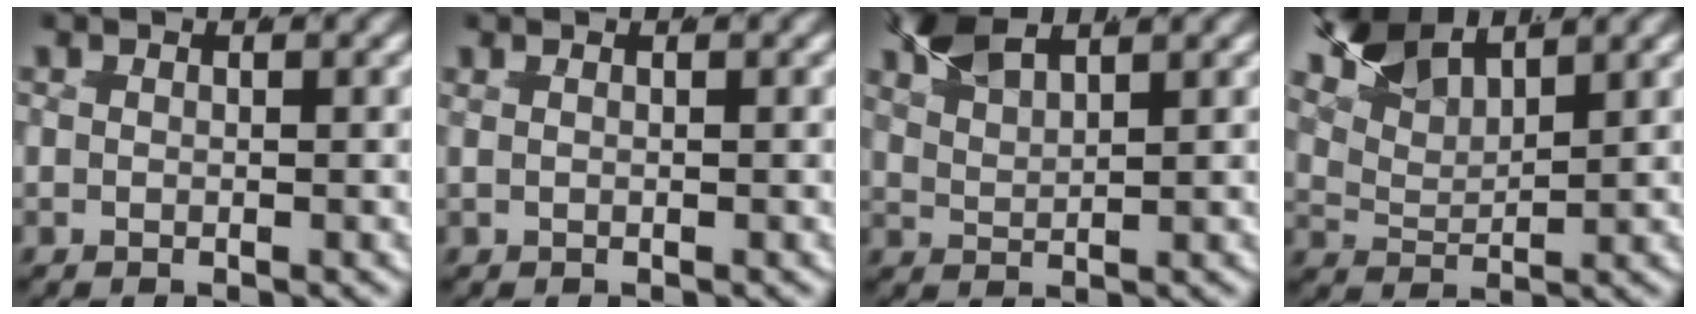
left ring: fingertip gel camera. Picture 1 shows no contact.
{"total": 0.9, "force": [0.4, 0.6, 0.5], "torque": [-0.009, 0.006, 0.003]}
{"total": 4.3, "force": [2.2, 2.4, 2.8], "torque": [-0.082, -0.003, 0.034]}
{"total": 6.3, "force": [3.0, 3.7, 4.1], "torque": [-0.100, -0.001, 0.041]}